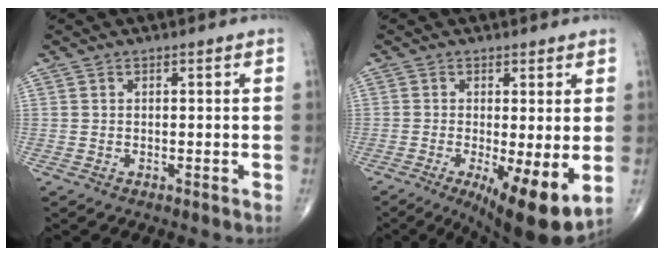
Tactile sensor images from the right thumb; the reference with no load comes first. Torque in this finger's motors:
{"motor_torque": [1.37, 2.21, 0.35, -0.52, 0.37]}